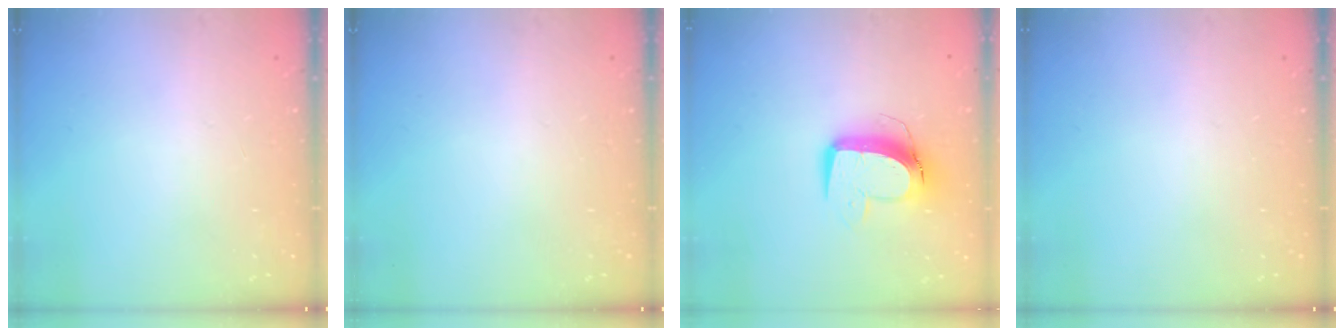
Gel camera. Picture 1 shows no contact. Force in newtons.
{"total": 0.0}
{"total": 11.1, "press": 11.1, "slide": 0.9}
{"total": 0.0}